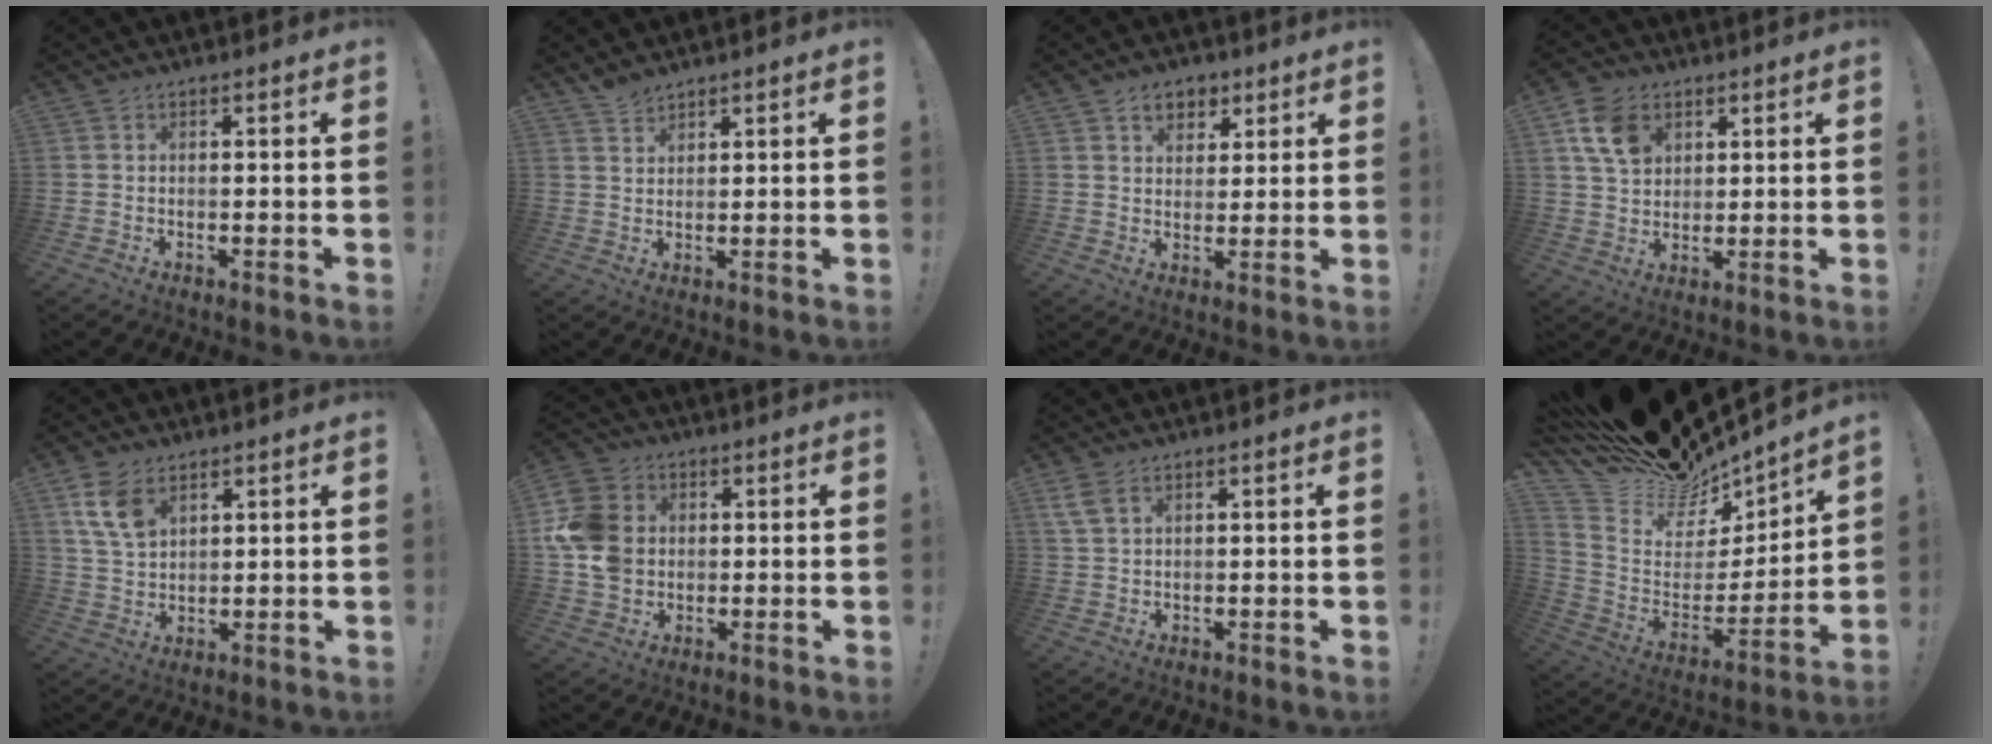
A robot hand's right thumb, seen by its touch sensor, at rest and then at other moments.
{"total": 3.4, "force": [3.0, 1.1, 0.9], "torque": [-0.009, -0.020, 0.056]}
{"total": 6.8, "force": [3.5, 5.3, 2.3], "torque": [-0.017, -0.019, 0.065]}
{"total": 10.5, "force": [4.8, 7.8, 5.3], "torque": [-0.078, -0.011, 0.094]}
{"total": 9.2, "force": [5.1, 5.7, 5.2], "torque": [-0.089, -0.015, 0.101]}
{"total": 13.9, "force": [1.3, 11.6, 7.5], "torque": [-0.148, 0.005, 0.027]}
{"total": 3.7, "force": [2.0, 1.6, 2.6], "torque": [-0.056, 0.001, 0.040]}
{"total": 15.9, "force": [14.3, 5.7, 3.8], "torque": [-0.092, -0.114, 0.269]}